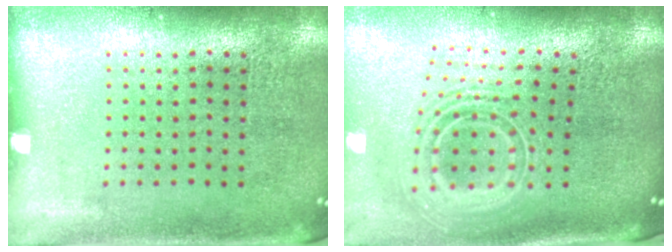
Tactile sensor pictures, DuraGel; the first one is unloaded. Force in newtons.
{"total": 2.7, "press": 1.8, "slide": 1.9}